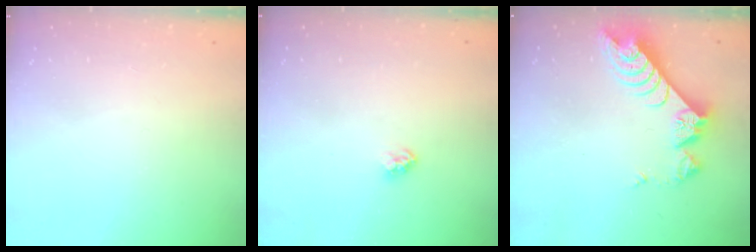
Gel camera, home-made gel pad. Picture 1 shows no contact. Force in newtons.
{"total": 2.4, "press": 2.4, "slide": 0.1}
{"total": 10.1, "press": 10.0, "slide": 1.0}